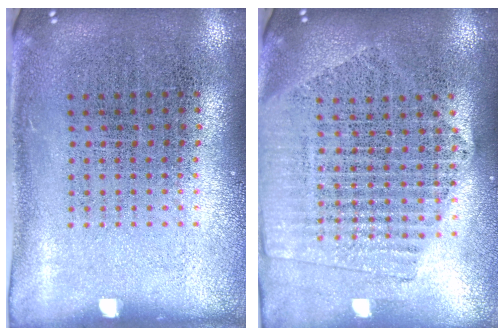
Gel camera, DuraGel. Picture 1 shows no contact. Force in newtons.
{"total": 2.1, "press": 1.9, "slide": 0.9}